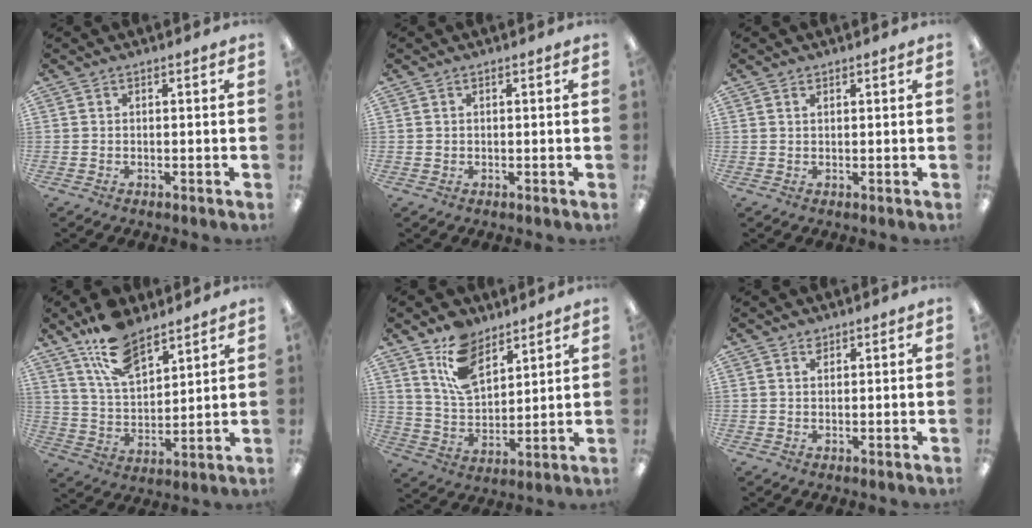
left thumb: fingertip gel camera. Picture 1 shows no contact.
{"total": 0.6, "force": [0.3, 0.4, 0.1], "torque": [-0.003, 0.004, 0.005]}
{"total": 1.1, "force": [0.8, 0.6, 0.4], "torque": [-0.011, 0.000, 0.015]}
{"total": 14.2, "force": [10.1, 6.6, 7.5], "torque": [-0.139, -0.045, 0.186]}
{"total": 12.9, "force": [8.4, 7.0, 6.8], "torque": [-0.132, -0.031, 0.159]}
{"total": 1.5, "force": [1.2, 0.7, 0.5], "torque": [-0.003, -0.005, 0.022]}